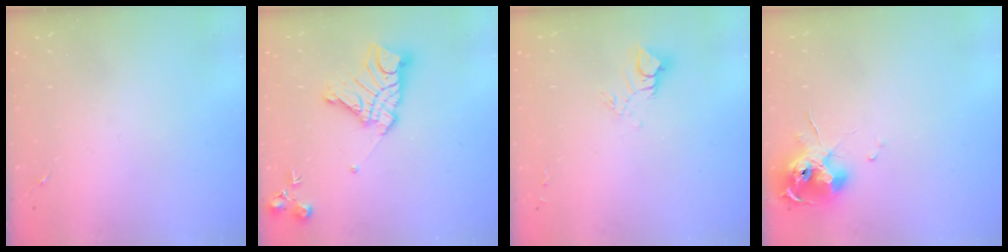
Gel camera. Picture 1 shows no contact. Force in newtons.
{"total": 16.4, "press": 16.3, "slide": 1.4}
{"total": 7.4, "press": 7.4, "slide": 0.8}
{"total": 12.9, "press": 12.9, "slide": 1.4}